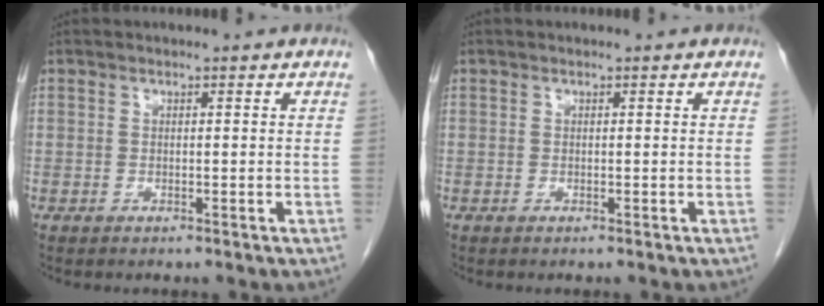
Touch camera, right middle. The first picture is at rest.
{"total": 0.0}